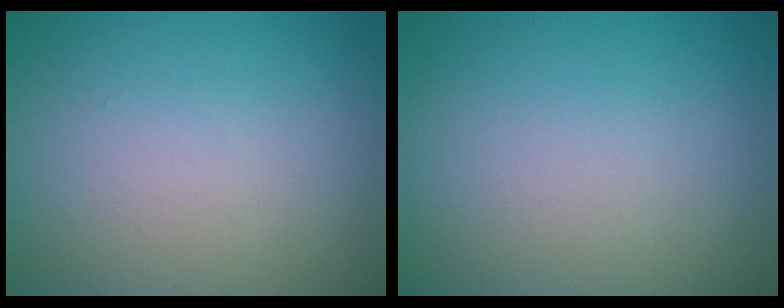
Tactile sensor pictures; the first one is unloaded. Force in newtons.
{"total": 0.0}